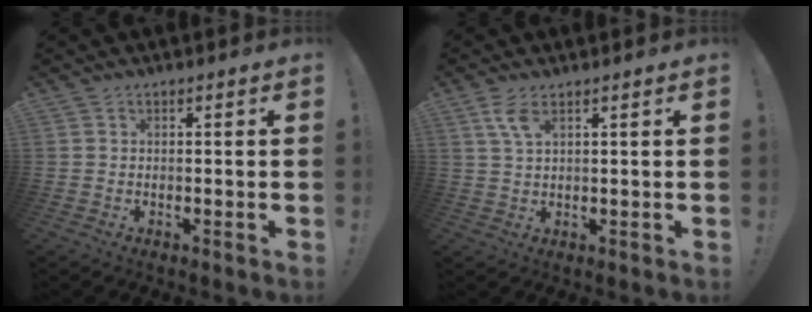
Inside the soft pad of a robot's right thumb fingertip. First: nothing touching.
{"total": 5.2, "force": [2.6, 2.0, 4.0], "torque": [-0.079, -0.001, 0.048]}